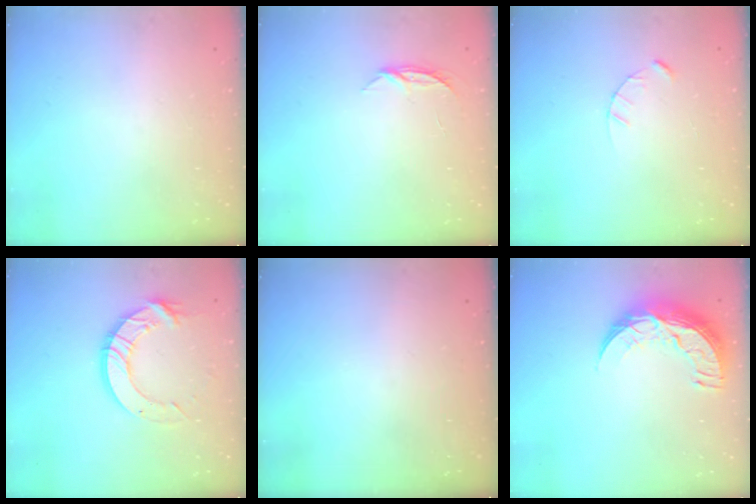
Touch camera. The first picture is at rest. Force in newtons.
{"total": 4.0, "press": 4.0, "slide": 0.5}
{"total": 2.4, "press": 2.4, "slide": 0.3}
{"total": 11.6, "press": 11.6, "slide": 1.2}
{"total": 0.0}
{"total": 11.9, "press": 11.9, "slide": 0.8}